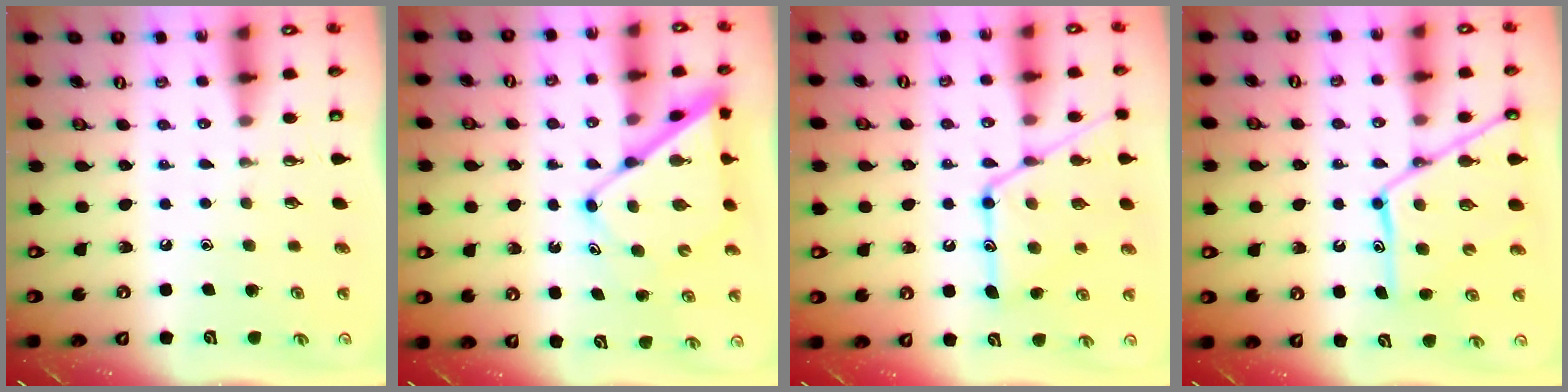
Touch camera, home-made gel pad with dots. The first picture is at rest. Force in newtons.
{"total": 11.8, "press": 11.7, "slide": 1.1}
{"total": 17.5, "press": 17.5, "slide": 1.5}
{"total": 15.4, "press": 15.3, "slide": 1.5}